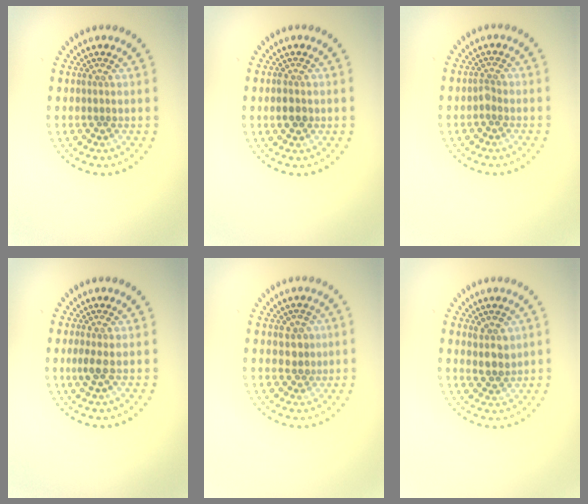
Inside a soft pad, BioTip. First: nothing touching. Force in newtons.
{"total": 1.6, "press": 1.6, "slide": 0.2}
{"total": 0.6, "press": 0.5, "slide": 0.3}
{"total": 1.2, "press": 1.0, "slide": 0.6}
{"total": 1.7, "press": 1.5, "slide": 0.8}
{"total": 2.3, "press": 1.9, "slide": 1.2}